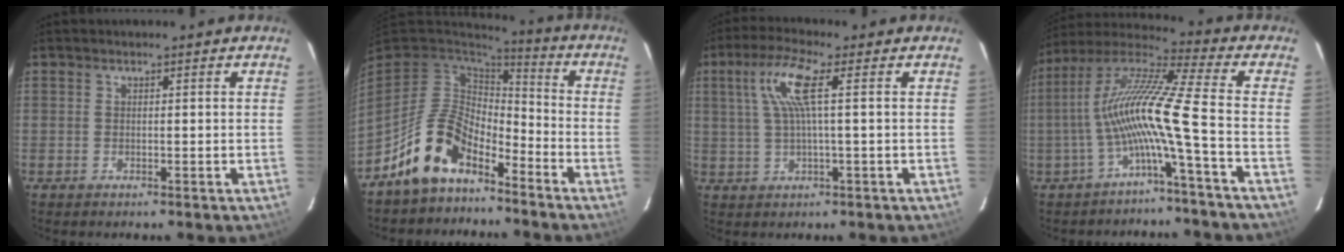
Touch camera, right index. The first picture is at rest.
{"total": 12.4, "force": [-8.2, 6.1, 7.0], "torque": [-0.148, 0.017, -0.152]}
{"total": 7.2, "force": [1.7, 0.2, 7.0], "torque": [-0.136, 0.007, 0.038]}
{"total": 12.6, "force": [-3.9, -1.4, 11.9], "torque": [-0.220, 0.006, -0.079]}